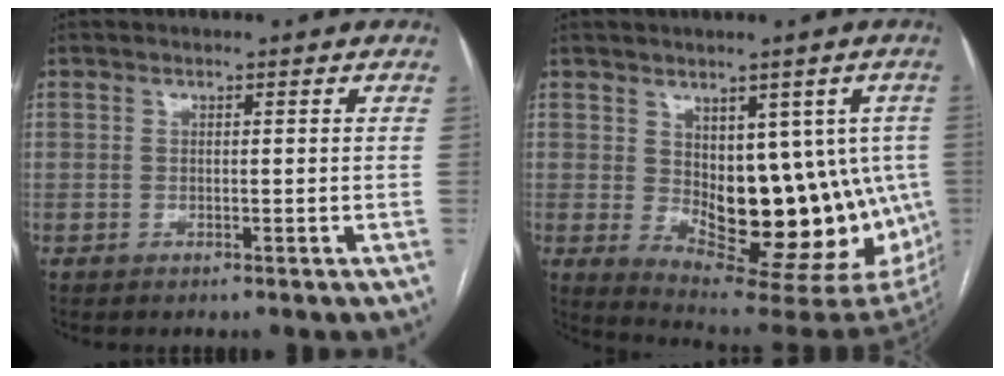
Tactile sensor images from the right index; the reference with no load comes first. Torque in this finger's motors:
{"motor_torque": [1.88, -0.06, 0.35, 0.11]}